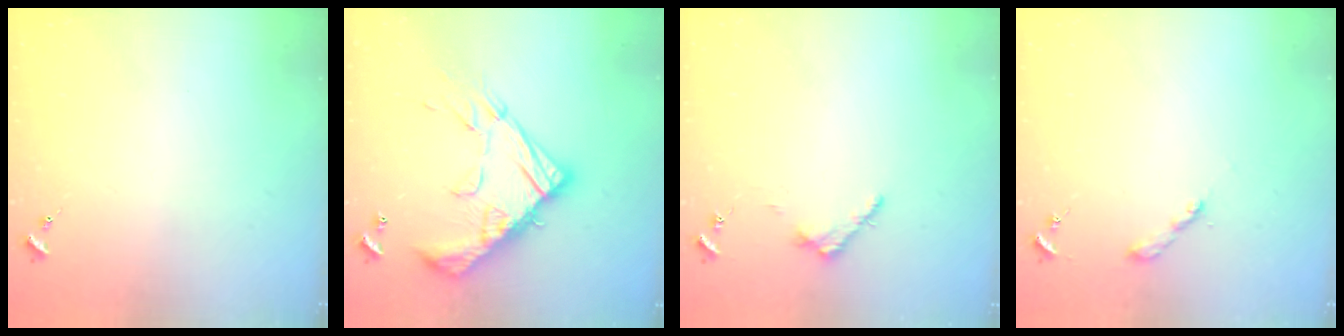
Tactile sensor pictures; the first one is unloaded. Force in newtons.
{"total": 20.3, "press": 20.3, "slide": 1.7}
{"total": 3.2, "press": 3.2, "slide": 0.4}
{"total": 2.0, "press": 2.0, "slide": 0.2}